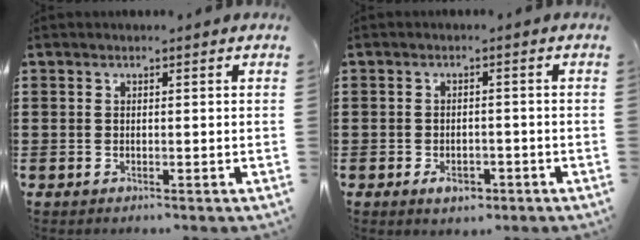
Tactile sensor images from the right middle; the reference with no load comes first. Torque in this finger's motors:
{"motor_torque": [1.36, 0.03, 0.11, 0.05]}